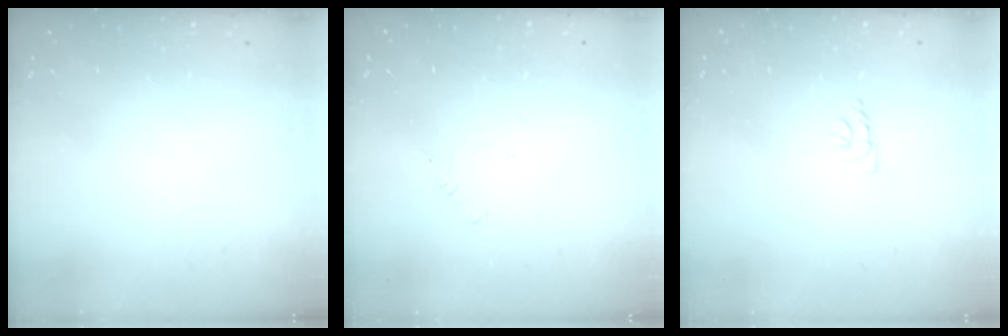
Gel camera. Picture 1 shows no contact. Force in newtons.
{"total": 1.2, "press": 1.2, "slide": 0.2}
{"total": 4.1, "press": 4.0, "slide": 0.7}